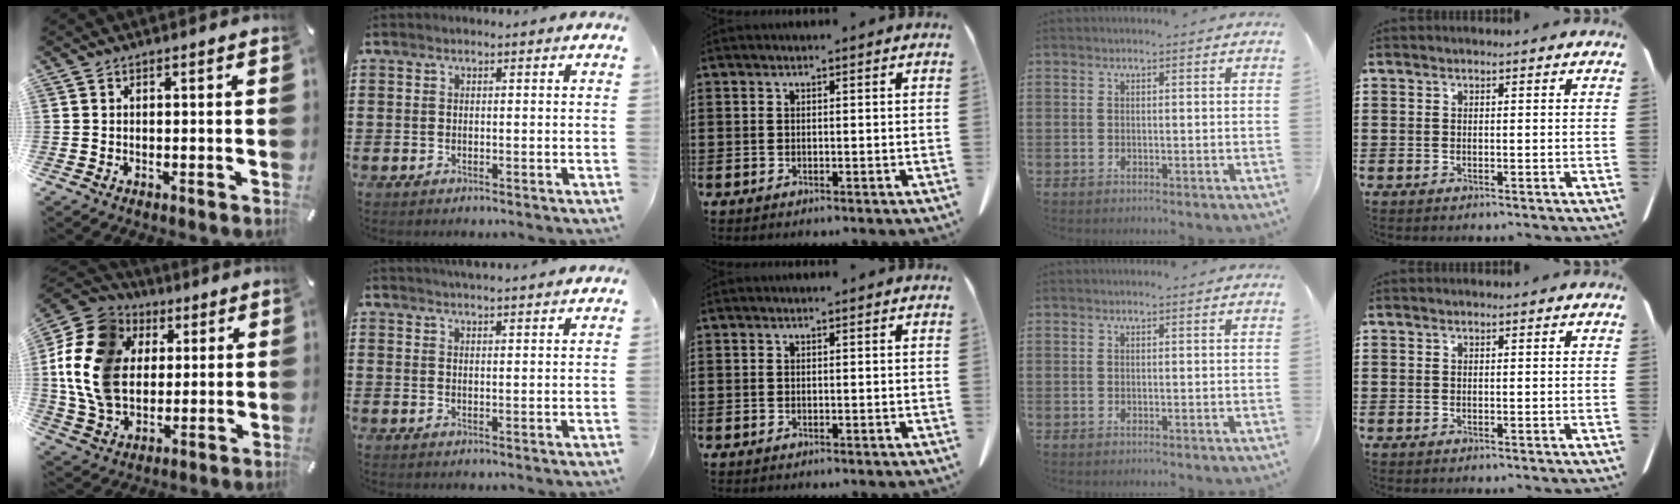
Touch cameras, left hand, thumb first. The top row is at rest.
{"thumb": {"total": 16.7, "force": [1.7, 14.0, 9.0], "torque": [-0.214, 0.008, 0.029]}, "index": {"total": 2.9, "force": [2.9, -0.4, 0.2], "torque": [-0.012, -0.010, 0.053]}}